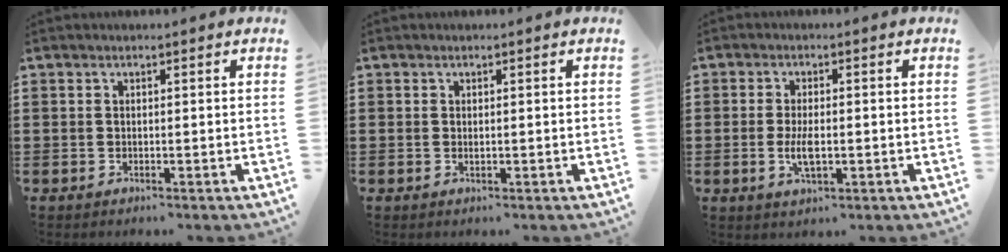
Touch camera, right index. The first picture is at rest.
{"total": 0.5, "force": [0.0, 0.3, 0.4], "torque": [-0.010, -0.002, 0.001]}
{"total": 4.0, "force": [-0.7, 1.6, 3.6], "torque": [-0.079, -0.002, -0.015]}